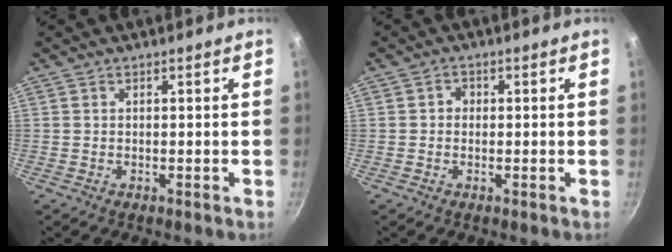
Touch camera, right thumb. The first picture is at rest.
{"total": 1.6, "force": [-0.1, 1.4, 0.6], "torque": [-0.004, 0.004, -0.005]}